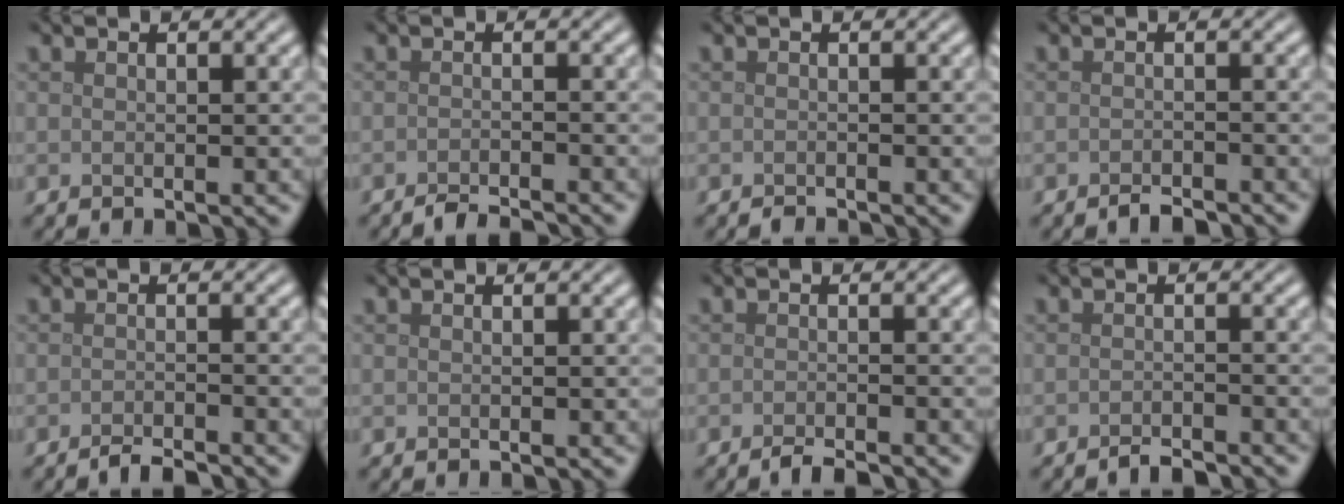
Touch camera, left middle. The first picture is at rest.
{"total": 2.3, "force": [-2.1, 0.3, 1.0], "torque": [-0.005, -0.001, -0.039]}
{"total": 0.7, "force": [-0.7, 0.0, 0.1], "torque": [-0.001, -0.001, -0.015]}
{"total": 1.5, "force": [-1.3, 0.2, 0.6], "torque": [-0.008, 0.000, -0.024]}
{"total": 2.1, "force": [-1.8, 0.3, 1.0], "torque": [-0.007, 0.001, -0.035]}
{"total": 0.0}
{"total": 2.0, "force": [-1.6, 0.2, 1.1], "torque": [-0.009, -0.002, -0.032]}
{"total": 1.8, "force": [-1.6, 0.2, 0.6], "torque": [-0.006, 0.001, -0.030]}